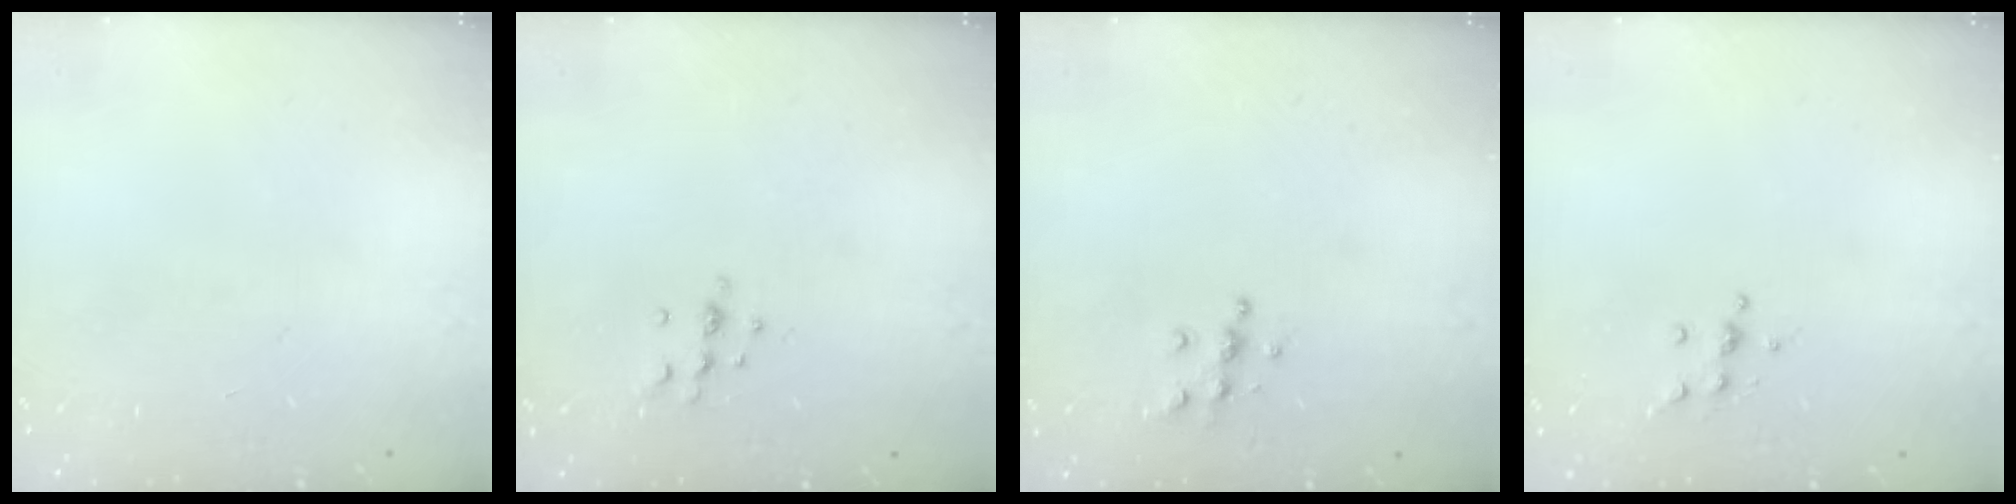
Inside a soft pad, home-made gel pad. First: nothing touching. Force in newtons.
{"total": 6.9, "press": 6.8, "slide": 1.2}
{"total": 5.4, "press": 5.4, "slide": 0.3}
{"total": 4.3, "press": 4.2, "slide": 1.1}